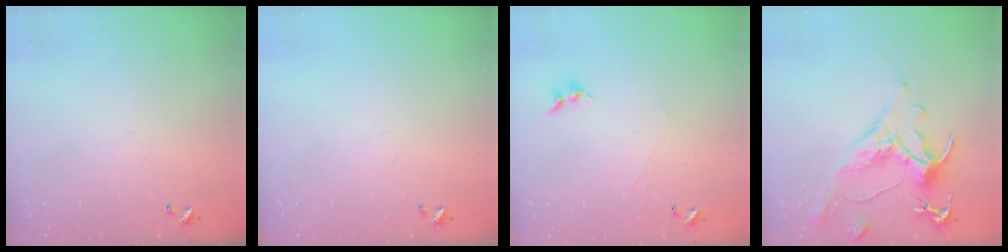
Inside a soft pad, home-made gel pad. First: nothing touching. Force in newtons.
{"total": 0.0}
{"total": 0.7, "press": 0.4, "slide": 0.6}
{"total": 1.6, "press": 0.4, "slide": 1.5}